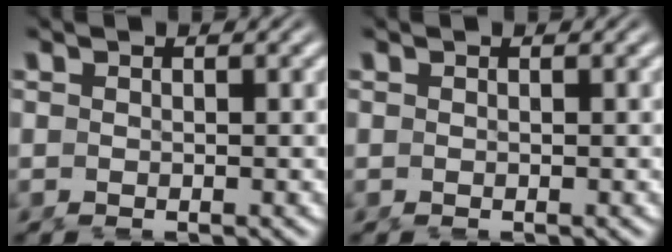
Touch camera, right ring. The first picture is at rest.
{"total": 0.0}